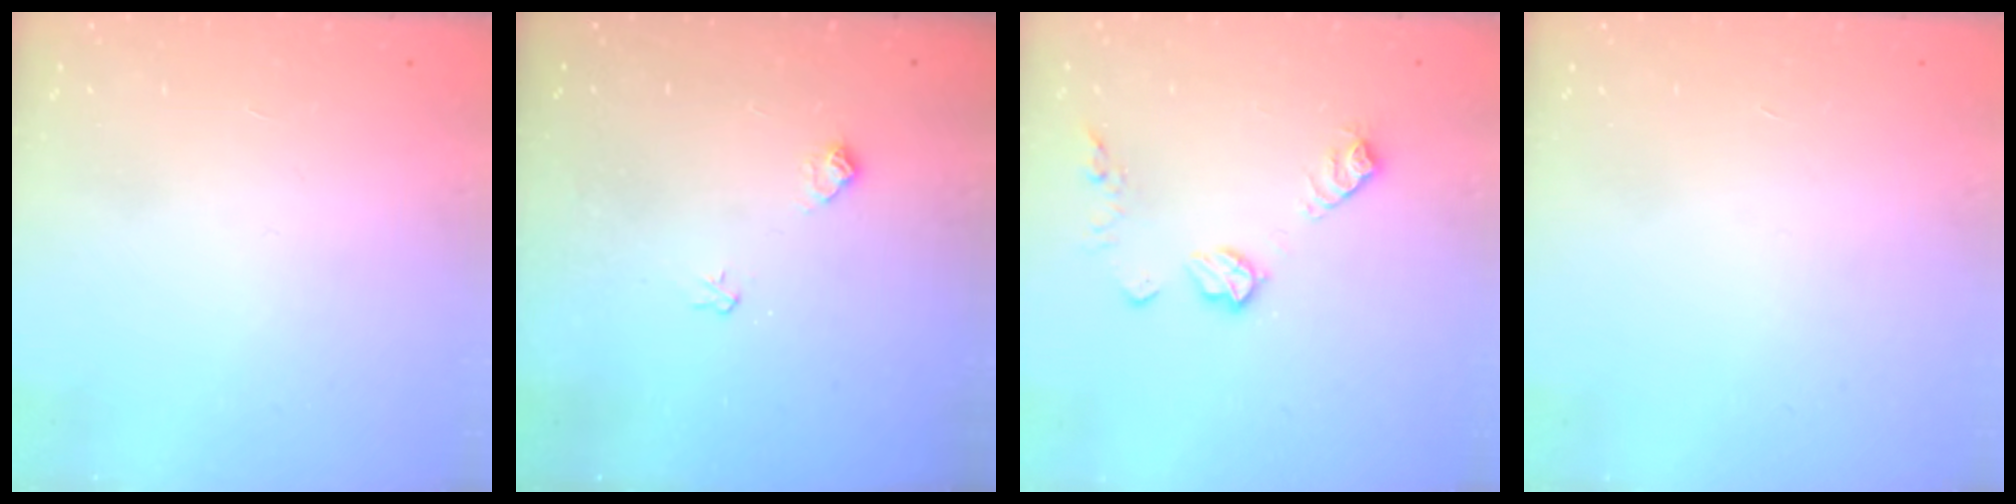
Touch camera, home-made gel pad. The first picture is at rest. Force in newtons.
{"total": 7.8, "press": 7.8, "slide": 0.8}
{"total": 9.8, "press": 9.8, "slide": 0.6}
{"total": 0.0}